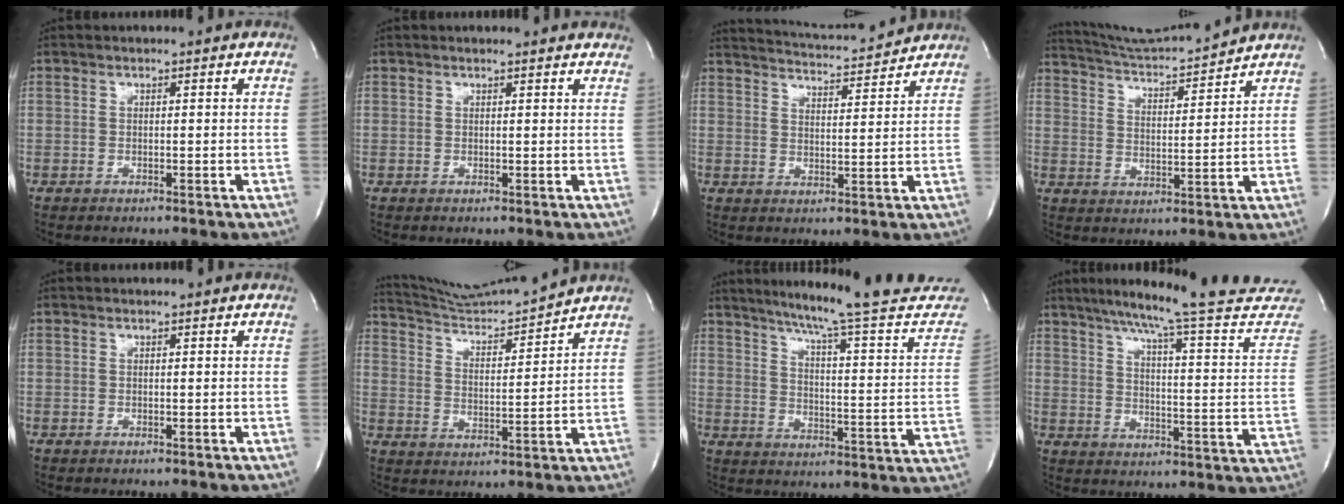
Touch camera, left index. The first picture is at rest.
{"total": 3.9, "force": [3.7, 0.5, 1.2], "torque": [-0.019, 0.002, 0.025]}
{"total": 10.2, "force": [10.0, -0.1, 2.2], "torque": [-0.045, 0.000, 0.144]}
{"total": 12.0, "force": [11.6, -0.8, 3.1], "torque": [-0.062, 0.001, 0.187]}
{"total": 0.0}
{"total": 11.2, "force": [10.8, -1.8, 2.0], "torque": [-0.046, -0.013, 0.189]}
{"total": 24.4, "force": [21.7, -0.1, 11.1], "torque": [-0.160, -0.078, 0.272]}
{"total": 25.9, "force": [23.3, -0.5, 11.2], "torque": [-0.167, -0.092, 0.289]}